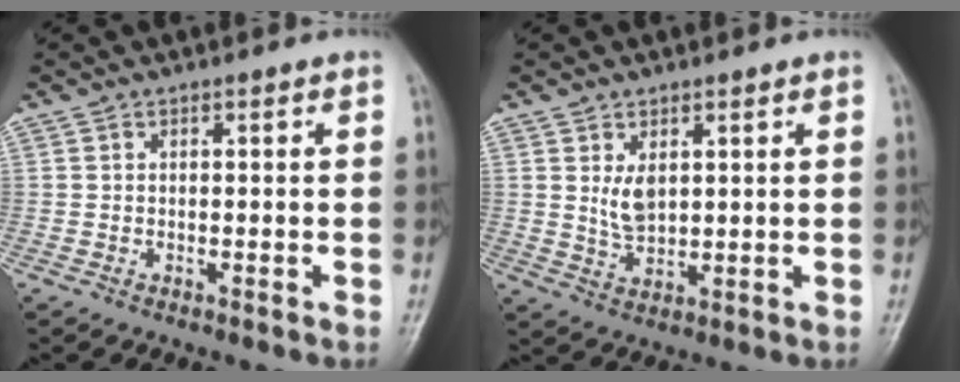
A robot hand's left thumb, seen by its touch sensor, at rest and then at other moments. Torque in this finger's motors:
{"motor_torque": [1.31, 0.55, 1.02, -0.15, 0.02]}